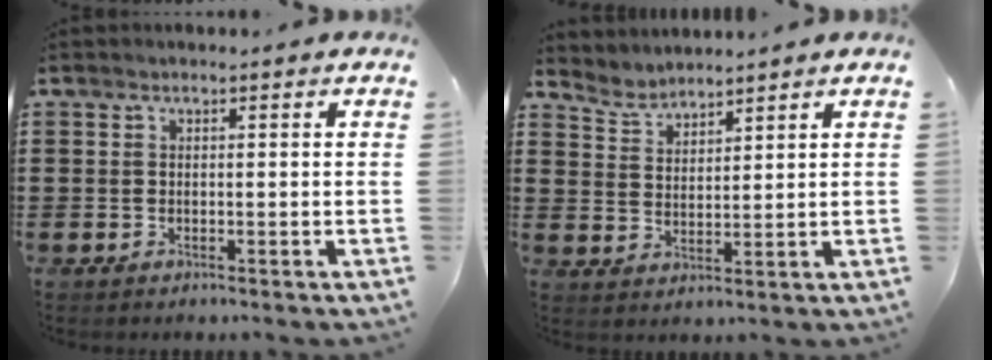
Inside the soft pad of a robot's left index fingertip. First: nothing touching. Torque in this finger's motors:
{"motor_torque": [0.04, 0.03, -0.01, 0.01]}